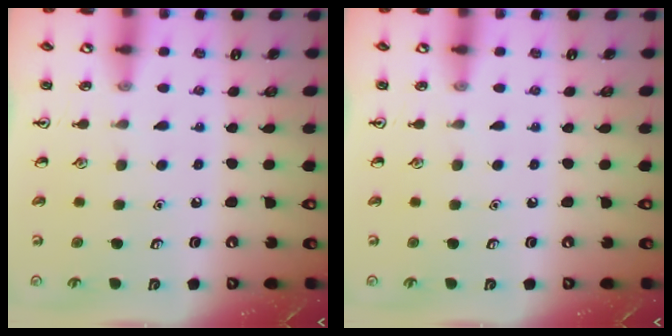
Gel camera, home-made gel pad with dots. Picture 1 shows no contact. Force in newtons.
{"total": 0.0}